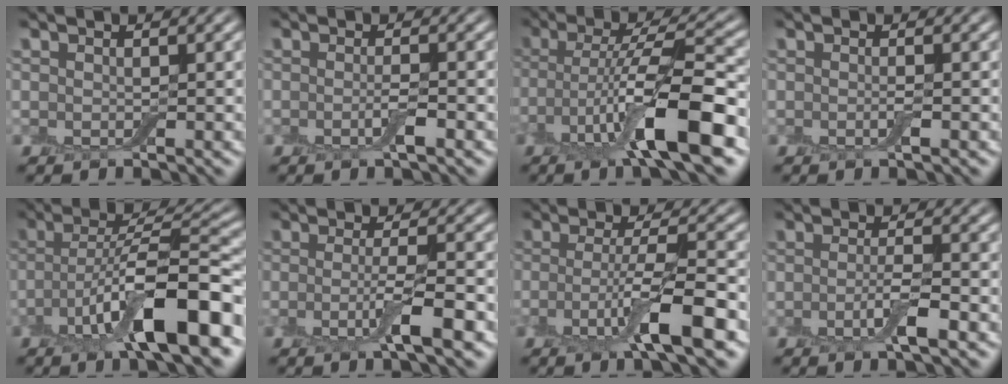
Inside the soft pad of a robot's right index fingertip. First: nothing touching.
{"total": 1.5, "force": [-0.5, 0.2, 1.4], "torque": [-0.029, -0.004, -0.013]}
{"total": 9.2, "force": [-3.5, 2.0, 8.3], "torque": [-0.148, 0.006, -0.068]}
{"total": 0.8, "force": [-0.2, 0.0, 0.8], "torque": [-0.016, -0.004, -0.006]}
{"total": 10.5, "force": [-4.3, 2.7, 9.1], "torque": [-0.148, 0.012, -0.078]}
{"total": 4.0, "force": [-1.4, 0.5, 3.7], "torque": [-0.068, -0.001, -0.033]}
{"total": 6.2, "force": [-2.3, 1.0, 5.7], "torque": [-0.102, 0.001, -0.047]}
{"total": 2.7, "force": [-1.0, 0.5, 2.5], "torque": [-0.045, 0.002, -0.024]}